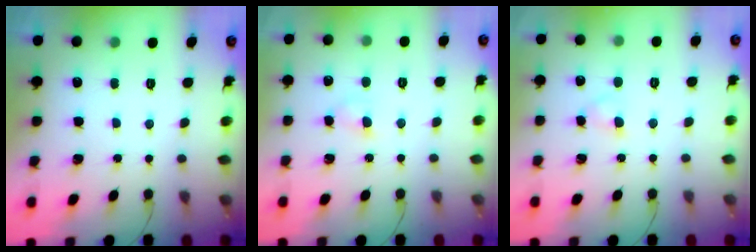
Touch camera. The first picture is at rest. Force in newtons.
{"total": 3.1, "press": 2.9, "slide": 1.1}
{"total": 2.4, "press": 2.2, "slide": 1.0}